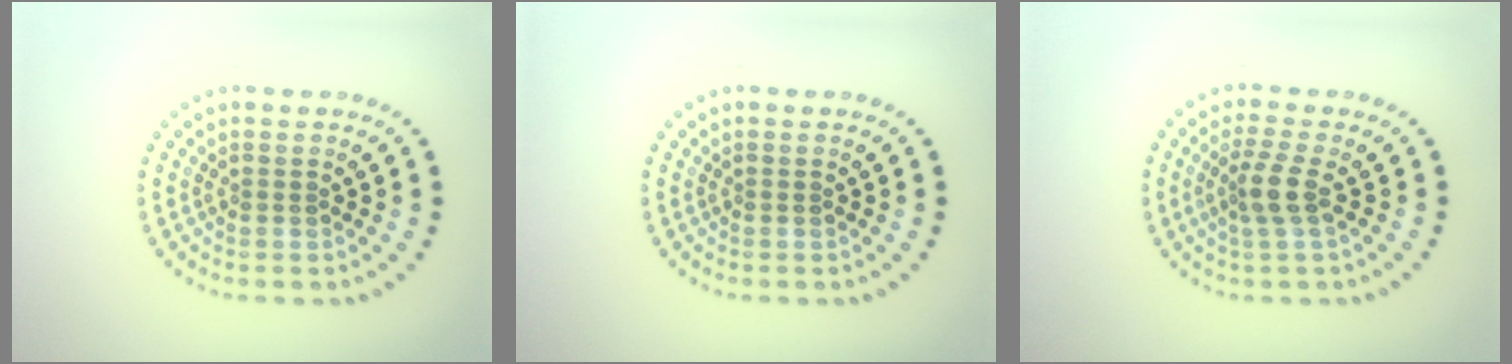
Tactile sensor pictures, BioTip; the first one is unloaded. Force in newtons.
{"total": 0.0}
{"total": 2.5, "press": 2.0, "slide": 1.5}